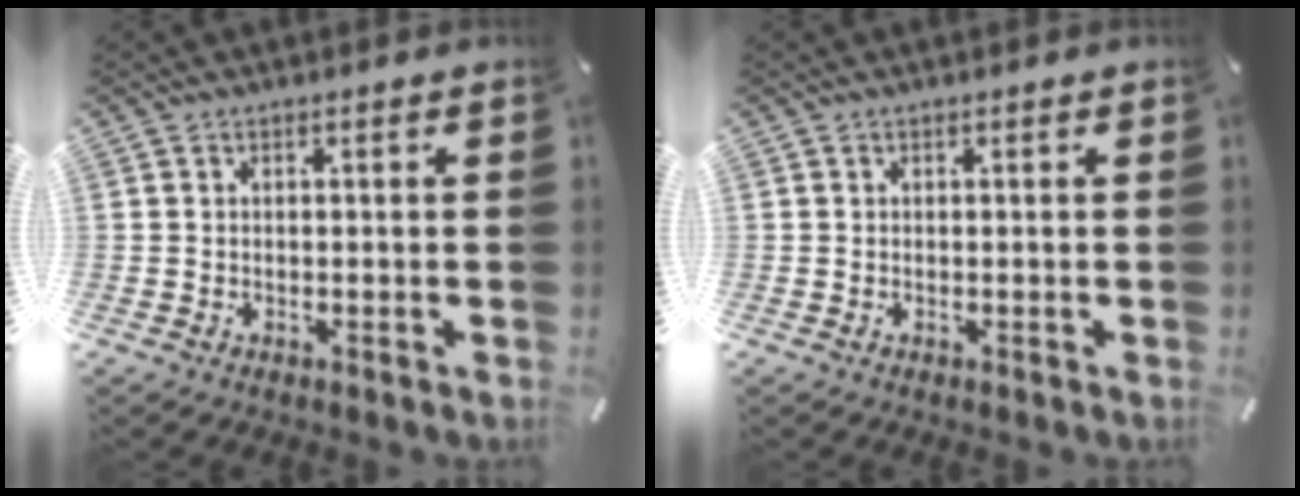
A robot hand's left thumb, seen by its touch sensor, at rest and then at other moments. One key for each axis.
{"total": 0.0}